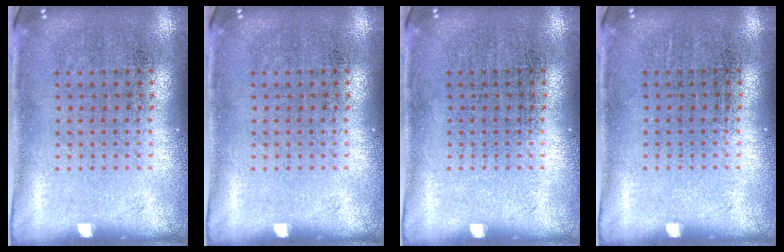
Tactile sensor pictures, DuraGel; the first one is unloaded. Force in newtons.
{"total": 0.0}
{"total": 0.0}
{"total": 0.0}